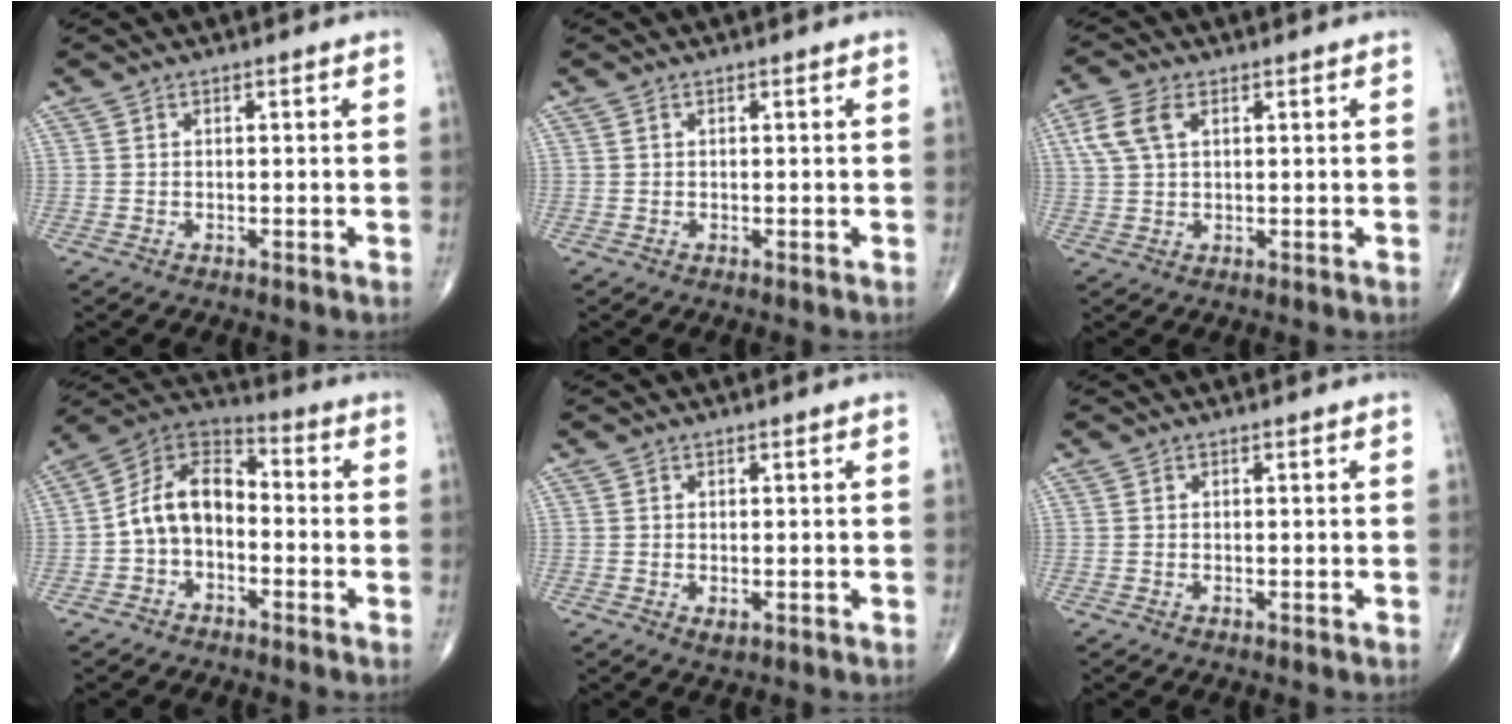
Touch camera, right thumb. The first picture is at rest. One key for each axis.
{"total": 0.0}
{"total": 6.0, "fx": 2.1, "fy": 3.4, "fz": 4.5, "tx": -0.108, "ty": 0.012, "tz": 0.043}
{"total": 11.3, "fx": -2.1, "fy": 7.5, "fz": 8.1, "tx": -0.126, "ty": 0.044, "tz": -0.054}
{"total": 1.4, "fx": -0.3, "fy": 0.8, "fz": 1.1, "tx": -0.015, "ty": -0.003, "tz": -0.002}
{"total": 0.0}